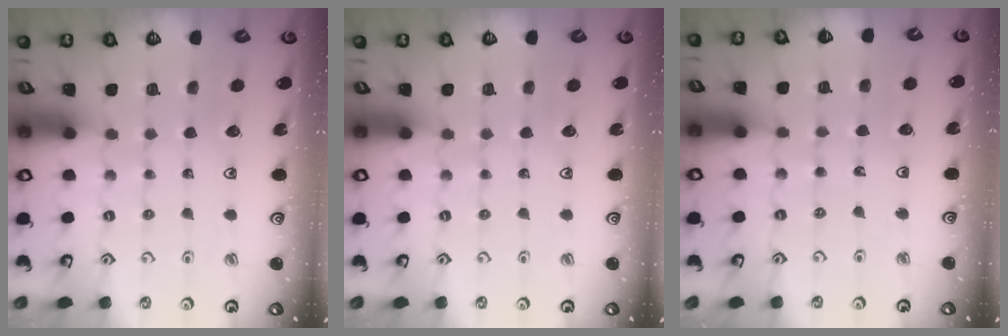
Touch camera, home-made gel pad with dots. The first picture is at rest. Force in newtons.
{"total": 0.0}
{"total": 2.9, "press": 2.6, "slide": 1.1}